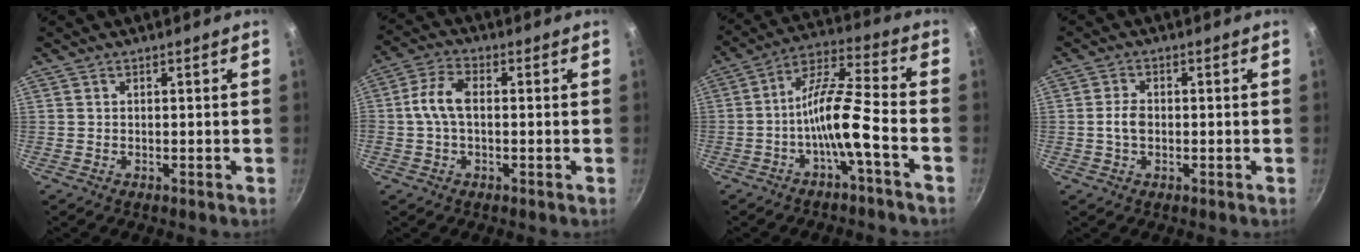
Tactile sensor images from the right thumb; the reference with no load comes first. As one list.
[{"total": 6.7, "force": [0.0, 3.8, 5.5], "torque": [-0.115, 0.026, -0.008]}, {"total": 10.8, "force": [-4.3, 1.9, 9.8], "torque": [-0.186, 0.046, -0.081]}, {"total": 3.3, "force": [-0.4, 2.2, 2.4], "torque": [-0.044, 0.012, -0.010]}]